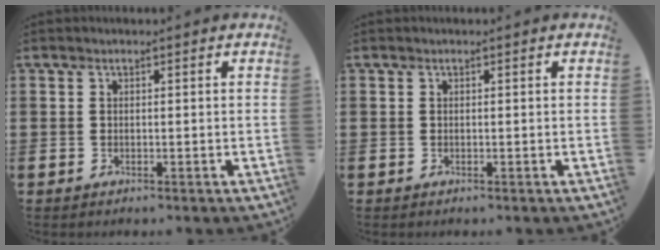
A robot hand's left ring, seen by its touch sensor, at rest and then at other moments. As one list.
[{"total": 0.0}]